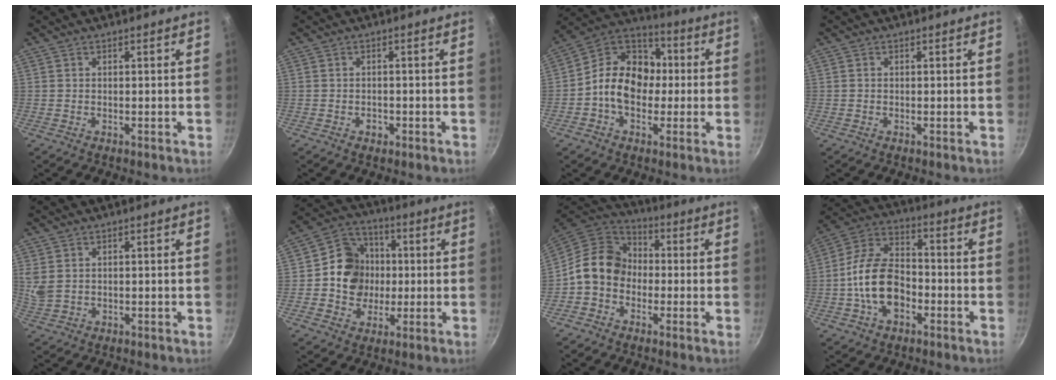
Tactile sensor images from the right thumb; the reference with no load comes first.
{"total": 1.6, "force": [-0.7, 1.1, 0.8], "torque": [-0.011, 0.004, -0.008]}
{"total": 14.2, "force": [-1.1, 11.0, 8.9], "torque": [-0.099, 0.038, -0.042]}
{"total": 0.0}
{"total": 3.8, "force": [1.2, 2.7, 2.4], "torque": [-0.045, -0.005, 0.031]}
{"total": 12.3, "force": [0.0, 11.2, 5.2], "torque": [-0.051, 0.019, -0.015]}
{"total": 11.9, "force": [-1.3, 9.9, 6.6], "torque": [-0.081, 0.037, -0.047]}
{"total": 14.2, "force": [-3.5, 9.1, 10.3], "torque": [-0.161, 0.040, -0.078]}